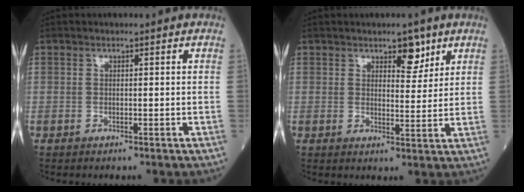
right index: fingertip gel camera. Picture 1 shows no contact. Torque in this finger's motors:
{"motor_torque": [0.11, 0.13, 0.03, 0.01]}